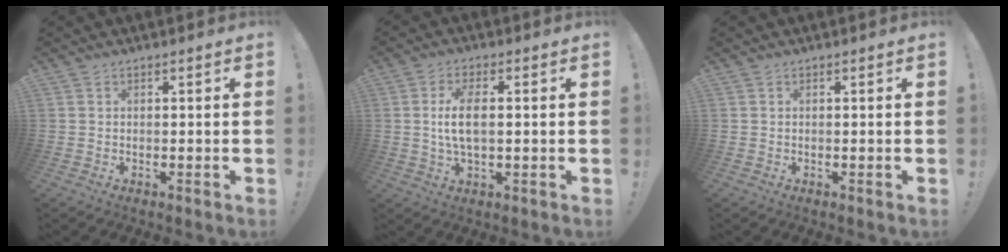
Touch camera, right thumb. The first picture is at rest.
{"total": 7.8, "force": [0.3, 3.3, 7.1], "torque": [-0.137, -0.004, 0.001]}
{"total": 0.0}